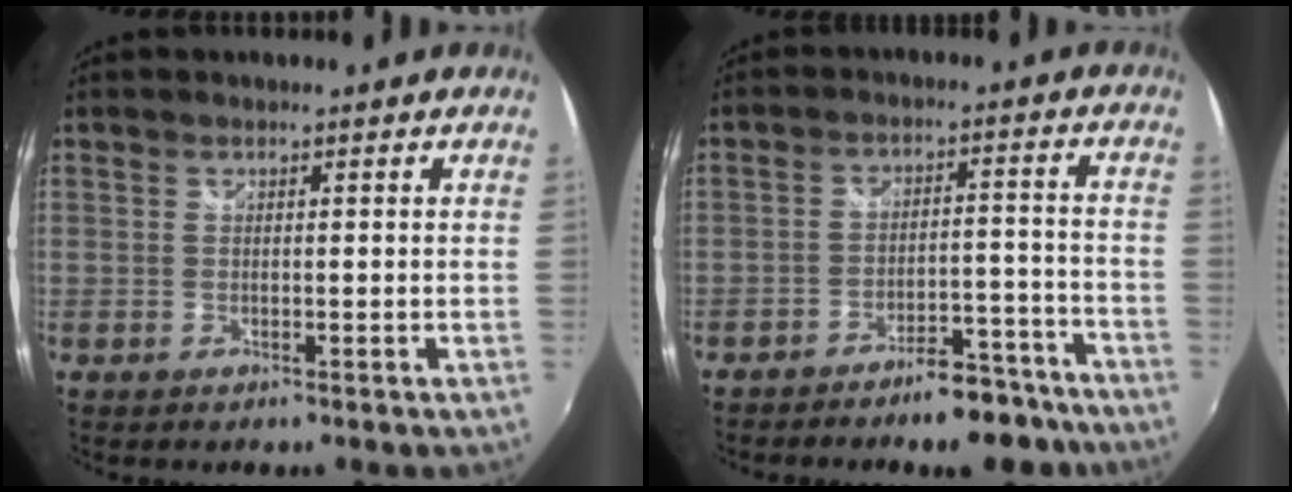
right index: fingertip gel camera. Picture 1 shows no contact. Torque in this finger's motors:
{"motor_torque": [0.72, -0.72, 0.17, 0.05]}